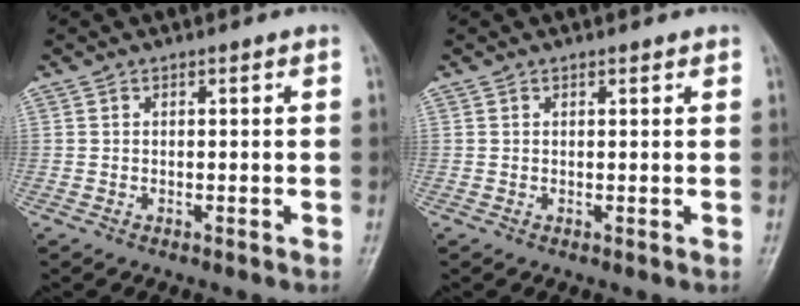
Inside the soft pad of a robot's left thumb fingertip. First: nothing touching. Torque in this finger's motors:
{"motor_torque": [-0.25, 0.08, -0.21, -0.16, 0.04]}